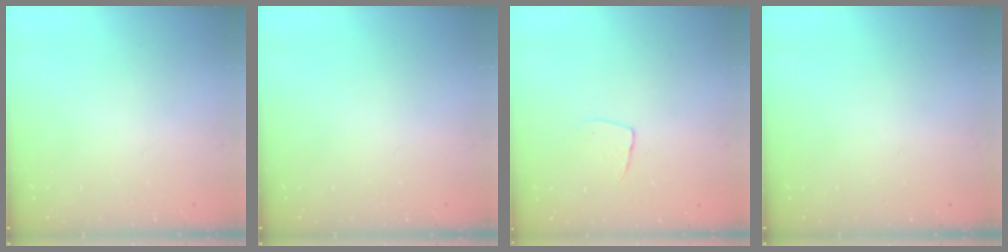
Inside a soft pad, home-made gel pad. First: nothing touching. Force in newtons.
{"total": 0.0}
{"total": 5.0, "press": 5.0, "slide": 0.3}
{"total": 0.0}